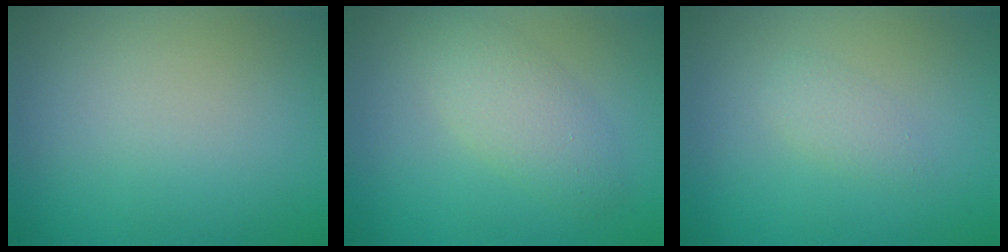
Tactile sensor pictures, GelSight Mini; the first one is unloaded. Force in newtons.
{"total": 3.3, "press": 3.3, "slide": 0.3}
{"total": 1.3, "press": 1.3, "slide": 0.0}